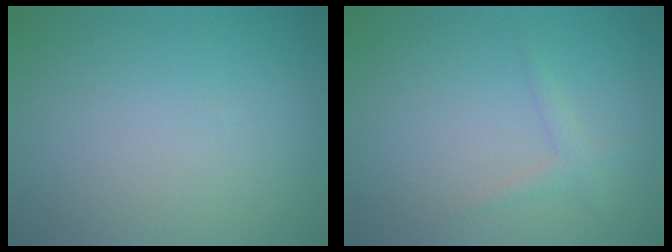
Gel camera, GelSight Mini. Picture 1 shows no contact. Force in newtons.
{"total": 1.2, "press": 1.1, "slide": 0.1}